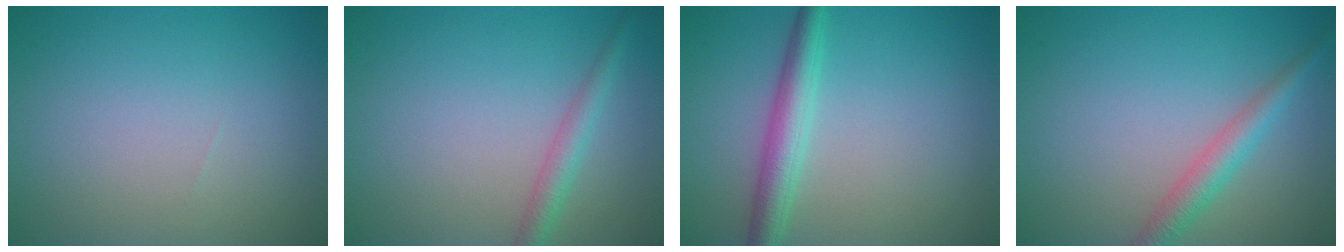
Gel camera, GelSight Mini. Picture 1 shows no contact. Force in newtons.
{"total": 2.2, "press": 2.2, "slide": 0.1}
{"total": 3.5, "press": 3.5, "slide": 0.1}
{"total": 2.8, "press": 2.8, "slide": 0.1}